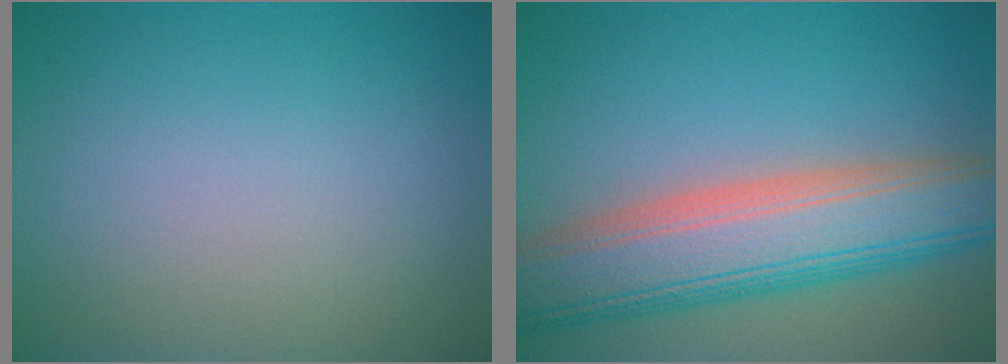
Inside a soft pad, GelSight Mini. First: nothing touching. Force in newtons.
{"total": 9.9, "press": 9.9, "slide": 0.5}